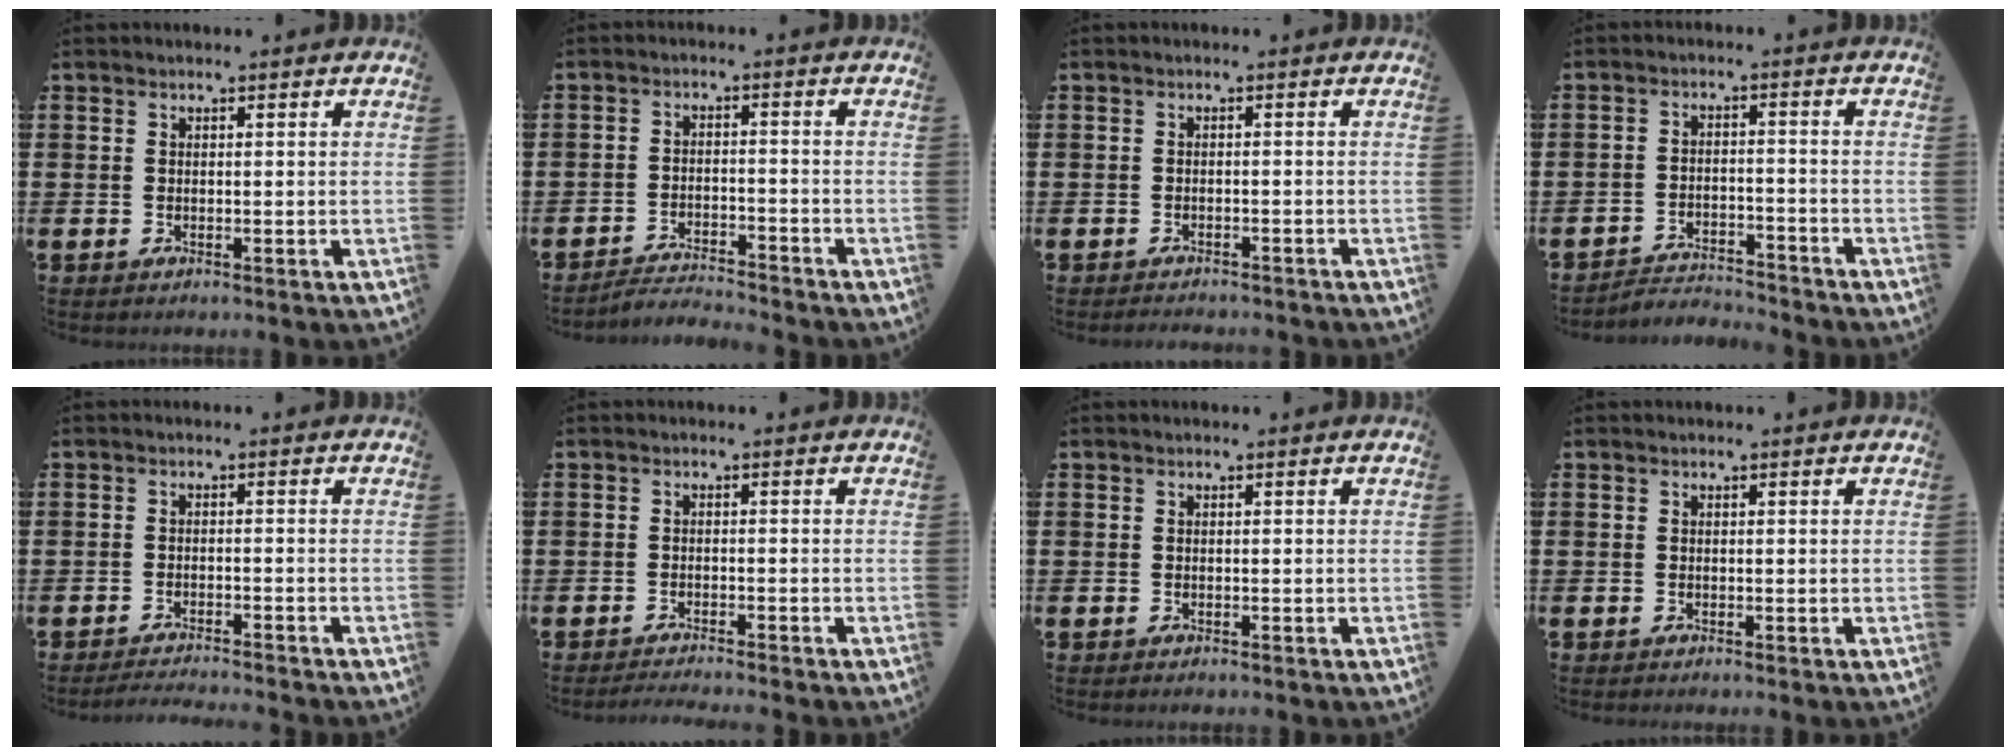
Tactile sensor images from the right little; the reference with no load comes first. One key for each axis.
{"total": 2.8, "fx": -2.8, "fy": 0.0, "fz": 0.0, "tx": -0.005, "ty": 0.004, "tz": -0.062}
{"total": 1.1, "fx": -1.1, "fy": 0.0, "fz": 0.0, "tx": -0.002, "ty": 0.001, "tz": -0.022}
{"total": 2.9, "fx": -2.9, "fy": 0.2, "fz": -0.1, "tx": -0.007, "ty": 0.003, "tz": -0.065}
{"total": 1.7, "fx": -1.7, "fy": -0.2, "fz": 0.3, "tx": -0.005, "ty": 0.003, "tz": -0.033}
{"total": 1.3, "fx": -1.2, "fy": -0.2, "fz": 0.2, "tx": -0.003, "ty": 0.000, "tz": -0.024}
{"total": 0.0}
{"total": 0.0}